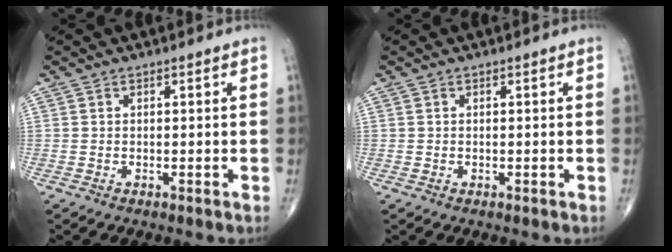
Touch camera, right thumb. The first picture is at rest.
{"total": 0.0}